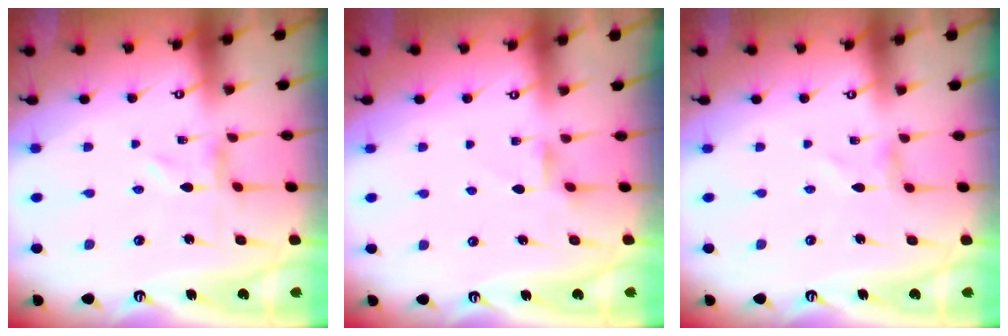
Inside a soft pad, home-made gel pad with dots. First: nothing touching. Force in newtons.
{"total": 2.5, "press": 2.5, "slide": 0.4}
{"total": 0.8, "press": 0.8, "slide": 0.1}